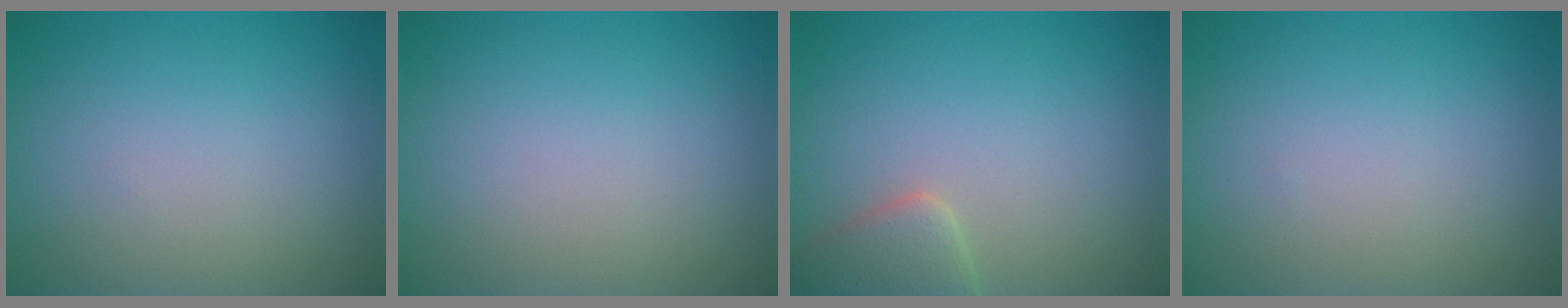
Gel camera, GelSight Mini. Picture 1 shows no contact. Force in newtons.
{"total": 0.0}
{"total": 3.0, "press": 3.0, "slide": 0.2}
{"total": 0.0}